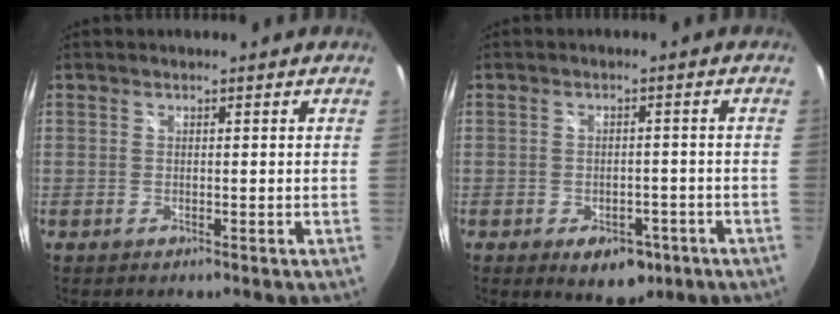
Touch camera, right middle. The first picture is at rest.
{"total": 7.3, "force": [-4.1, 4.4, 4.1], "torque": [-0.065, -0.003, -0.045]}